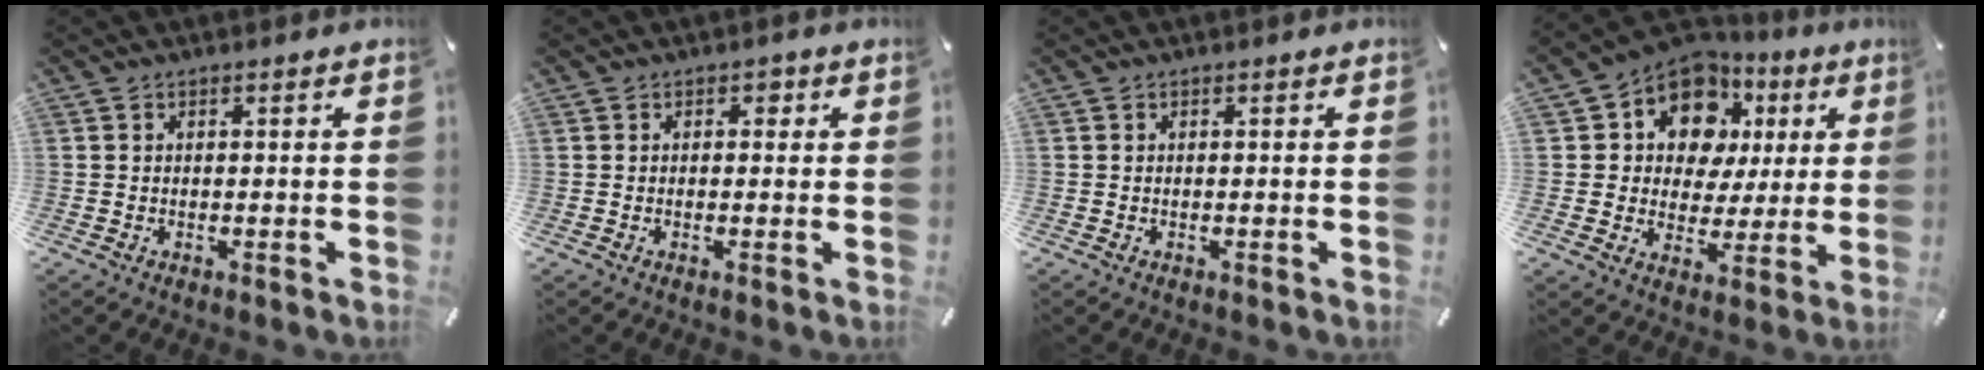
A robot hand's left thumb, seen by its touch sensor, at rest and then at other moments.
{"total": 1.4, "force": [0.4, 1.2, 0.6], "torque": [0.002, 0.002, 0.000]}
{"total": 0.0}
{"total": 11.8, "force": [5.1, 9.8, 4.3], "torque": [-0.077, -0.032, 0.097]}